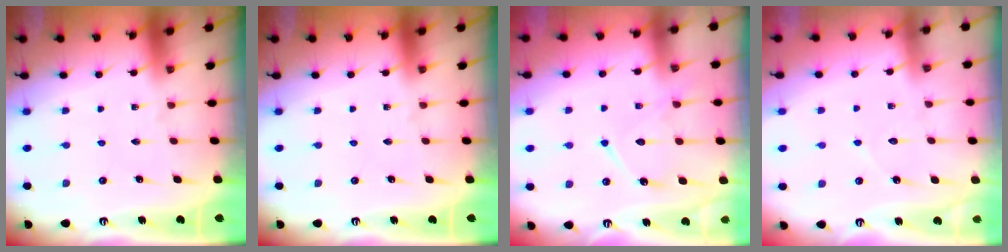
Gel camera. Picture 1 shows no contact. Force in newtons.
{"total": 0.0}
{"total": 12.3, "press": 12.2, "slide": 1.1}
{"total": 5.1, "press": 5.1, "slide": 0.5}